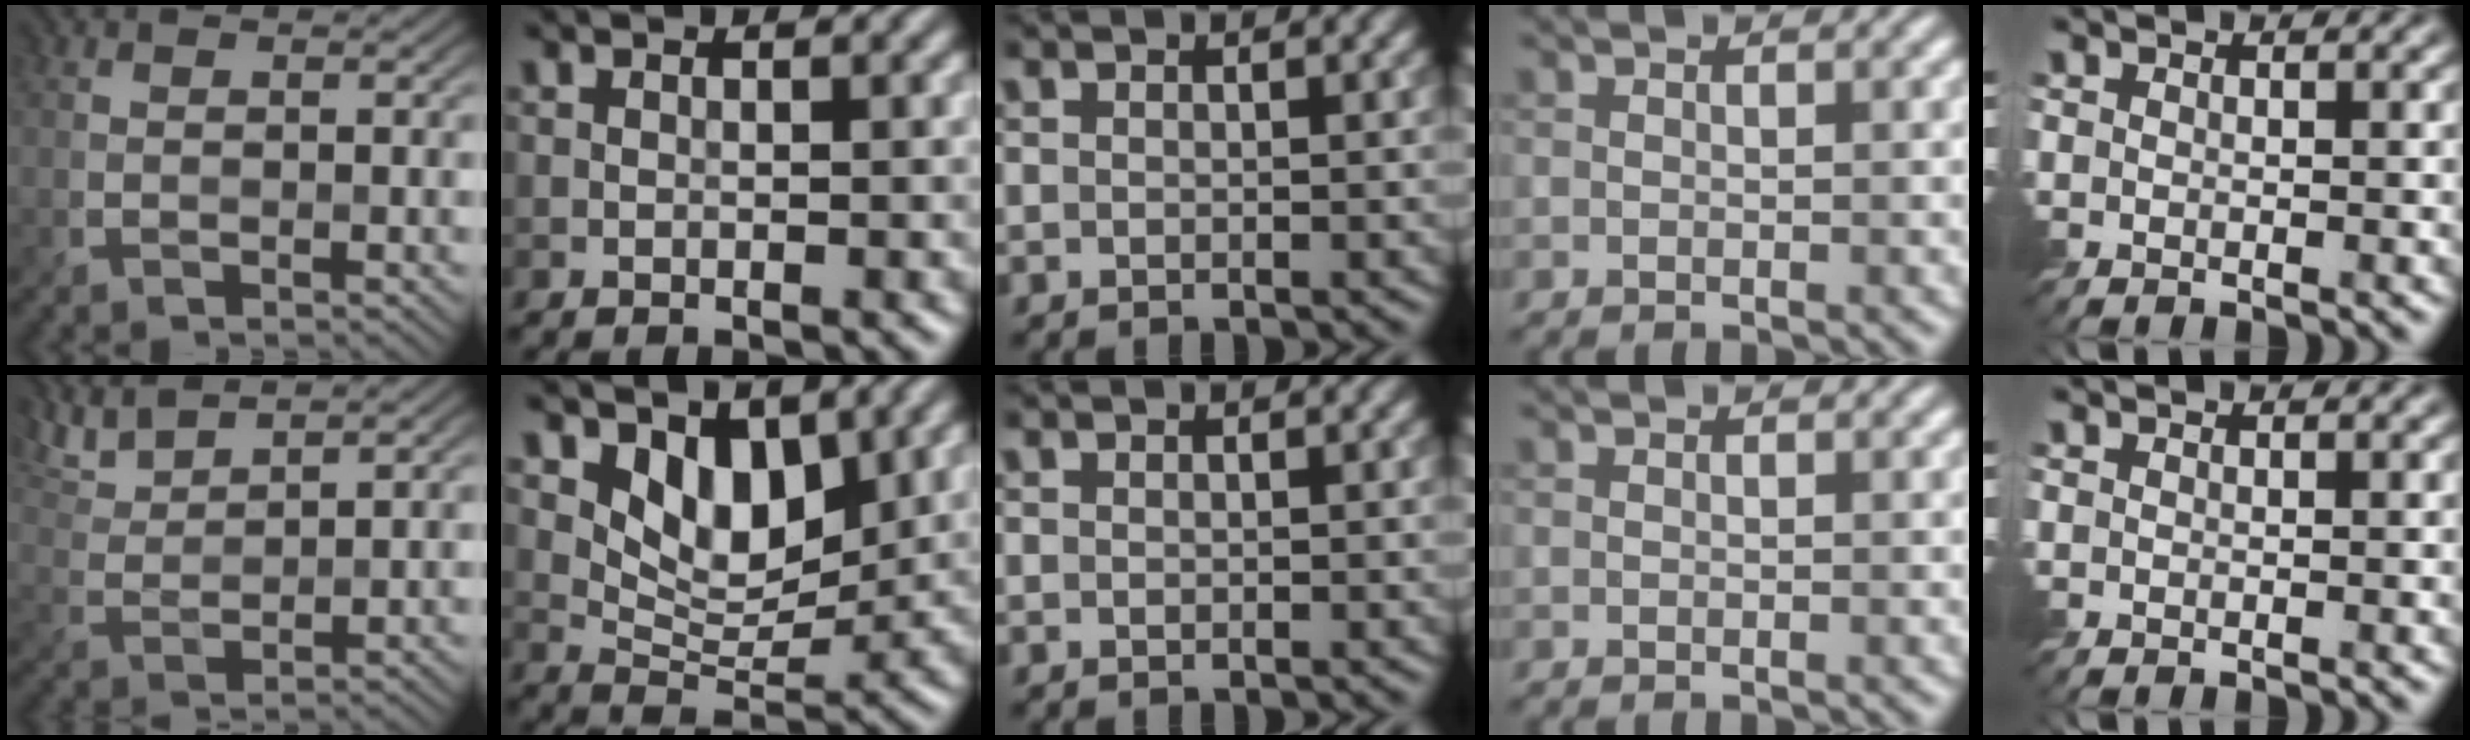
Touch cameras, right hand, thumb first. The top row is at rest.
{"thumb": {"total": 5.3, "force": [4.5, 1.0, 2.6], "torque": [-0.071, 0.011, 0.095]}, "index": {"total": 4.7, "force": [2.3, 2.7, 3.0], "torque": [-0.055, -0.018, 0.038]}}